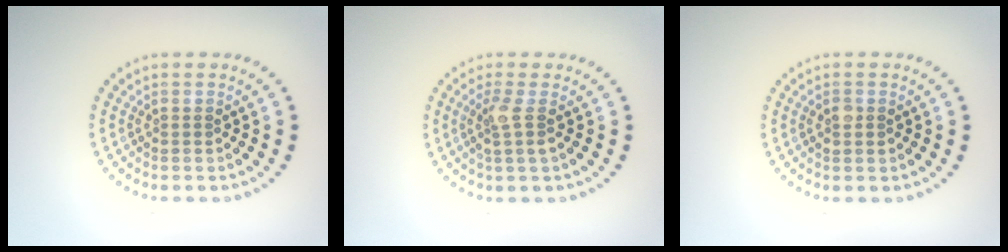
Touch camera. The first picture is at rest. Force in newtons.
{"total": 2.0, "press": 1.5, "slide": 1.3}
{"total": 1.4, "press": 1.4, "slide": 0.0}